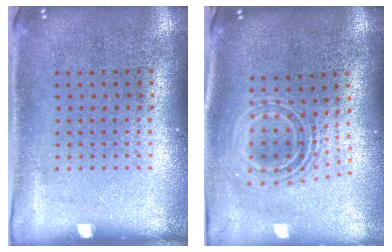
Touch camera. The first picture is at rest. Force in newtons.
{"total": 2.1, "press": 1.5, "slide": 1.5}